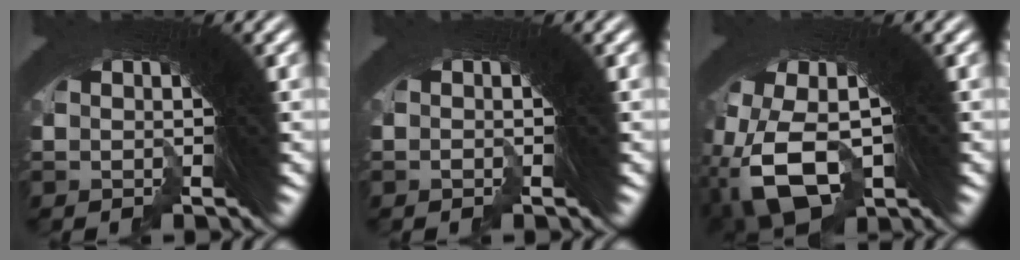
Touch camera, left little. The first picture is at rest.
{"total": 0.5, "force": [-0.4, -0.1, -0.4], "torque": [0.008, -0.002, -0.005]}
{"total": 10.7, "force": [-2.7, 8.0, 6.5], "torque": [-0.154, -0.038, -0.038]}